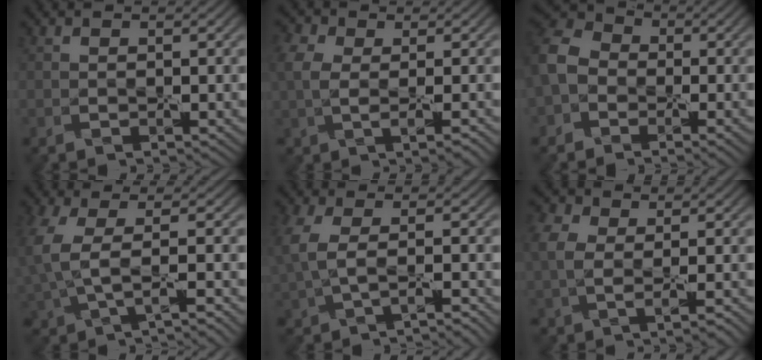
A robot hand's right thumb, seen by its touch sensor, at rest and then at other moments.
{"total": 4.8, "force": [0.2, 2.7, 3.9], "torque": [-0.087, 0.001, 0.008]}
{"total": 7.1, "force": [-1.8, 5.7, 3.9], "torque": [-0.096, 0.002, -0.050]}
{"total": 4.4, "force": [-0.2, 1.3, 4.2], "torque": [-0.109, -0.001, -0.005]}
{"total": 3.5, "force": [-0.3, 1.3, 3.2], "torque": [-0.094, -0.006, -0.004]}
{"total": 5.6, "force": [0.2, 3.4, 4.4], "torque": [-0.095, 0.006, 0.008]}